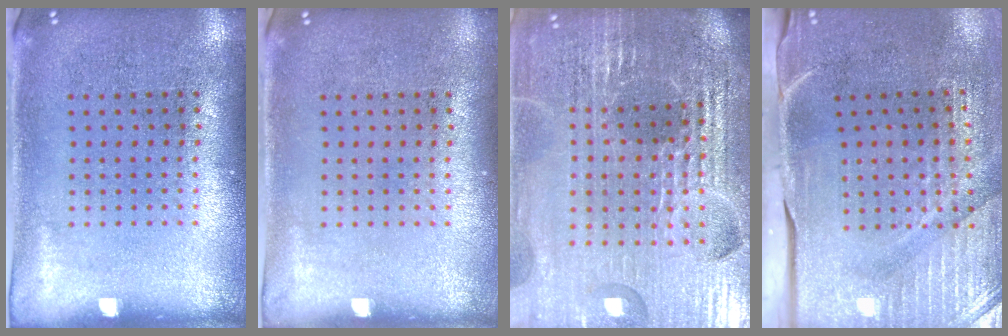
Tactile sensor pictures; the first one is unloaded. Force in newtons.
{"total": 0.0}
{"total": 5.6, "press": 5.0, "slide": 2.4}
{"total": 4.6, "press": 3.9, "slide": 2.5}